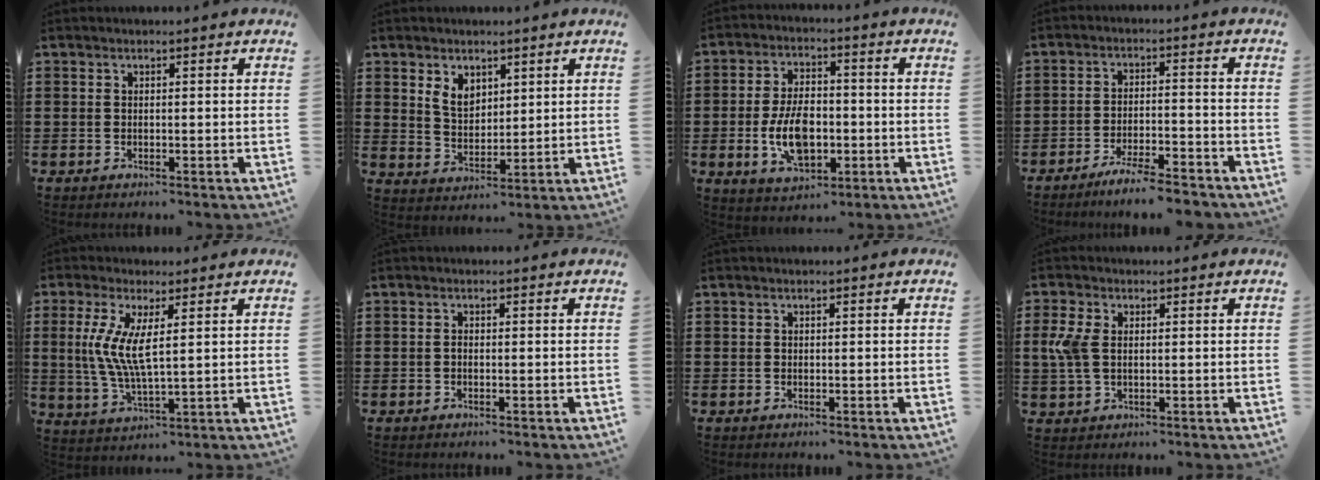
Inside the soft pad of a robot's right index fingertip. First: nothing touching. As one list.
[{"total": 4.5, "force": [2.4, 3.2, 2.1], "torque": [-0.053, 0.011, 0.044]}, {"total": 9.1, "force": [-1.9, 5.3, 7.2], "torque": [-0.141, -0.002, -0.041]}, {"total": 5.4, "force": [-4.9, 0.1, 2.3], "torque": [-0.046, -0.006, -0.092]}, {"total": 7.3, "force": [1.5, 1.9, 6.9], "torque": [-0.160, -0.008, 0.018]}, {"total": 0.5, "force": [-0.3, 0.2, 0.4], "torque": [-0.010, -0.002, -0.005]}, {"total": 0.0}, {"total": 4.9, "force": [0.6, 3.0, 3.8], "torque": [-0.109, -0.001, 0.002]}]